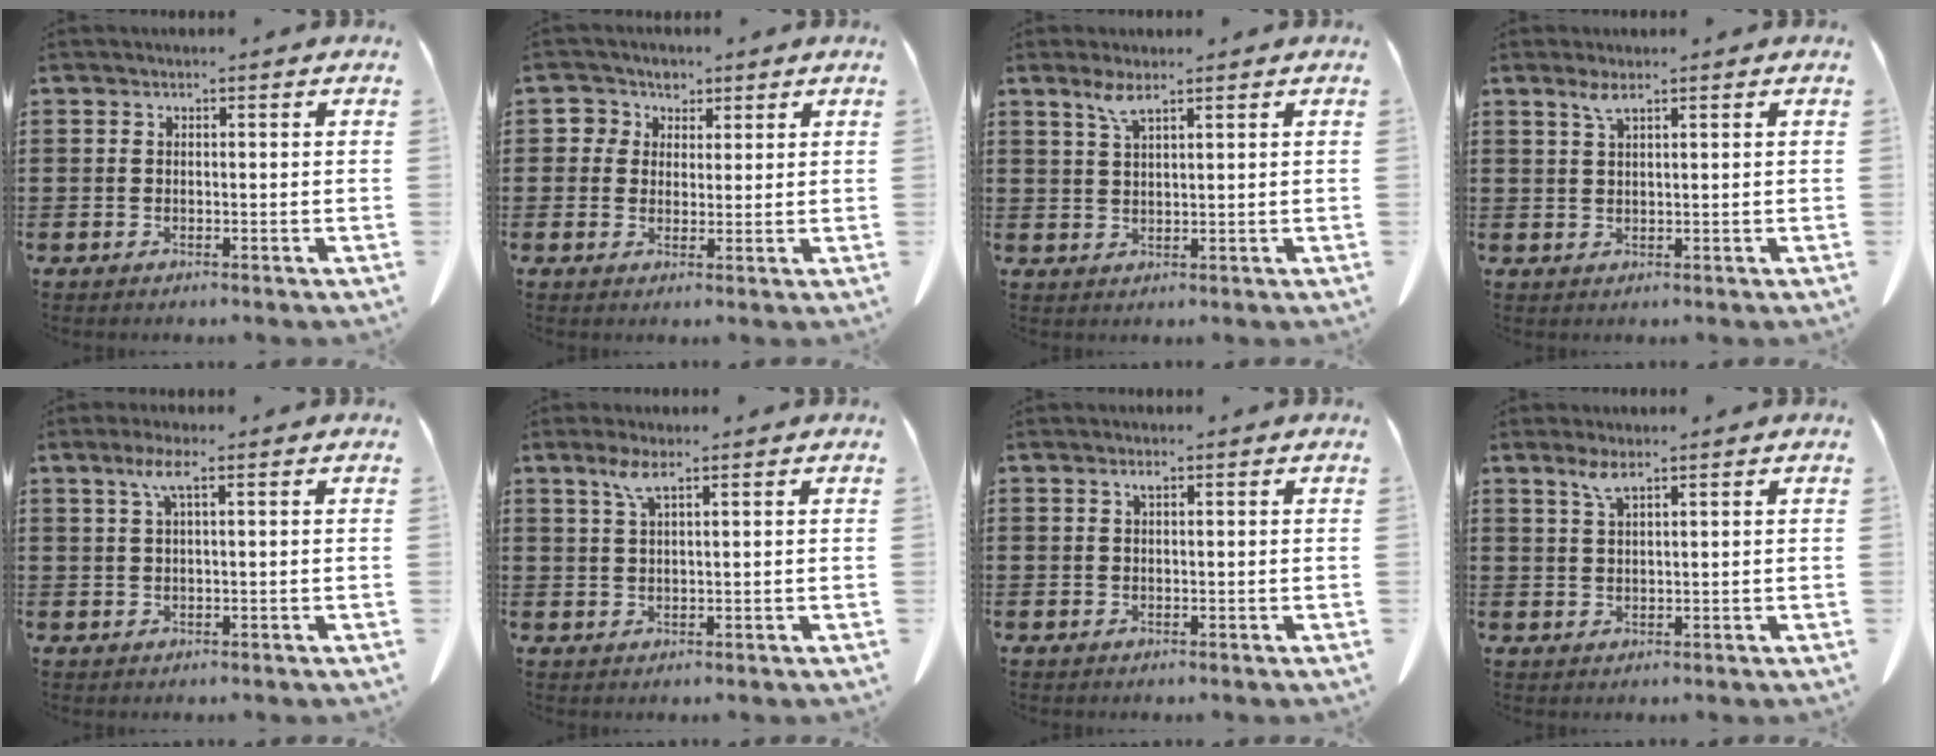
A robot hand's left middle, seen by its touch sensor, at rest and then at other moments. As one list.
[{"total": 3.6, "force": [1.7, 3.1, 0.3], "torque": [-0.018, 0.006, 0.027]}, {"total": 3.2, "force": [2.2, 0.5, 2.2], "torque": [-0.050, 0.003, 0.039]}, {"total": 2.3, "force": [1.5, 0.3, 1.7], "torque": [-0.038, 0.002, 0.026]}, {"total": 3.4, "force": [1.4, 0.5, 3.1], "torque": [-0.066, 0.006, 0.023]}, {"total": 3.3, "force": [2.0, 0.5, 2.6], "torque": [-0.059, 0.005, 0.034]}, {"total": 1.0, "force": [0.4, 0.3, 0.8], "torque": [-0.018, 0.003, 0.007]}, {"total": 2.8, "force": [1.9, 0.4, 2.0], "torque": [-0.045, 0.002, 0.034]}]